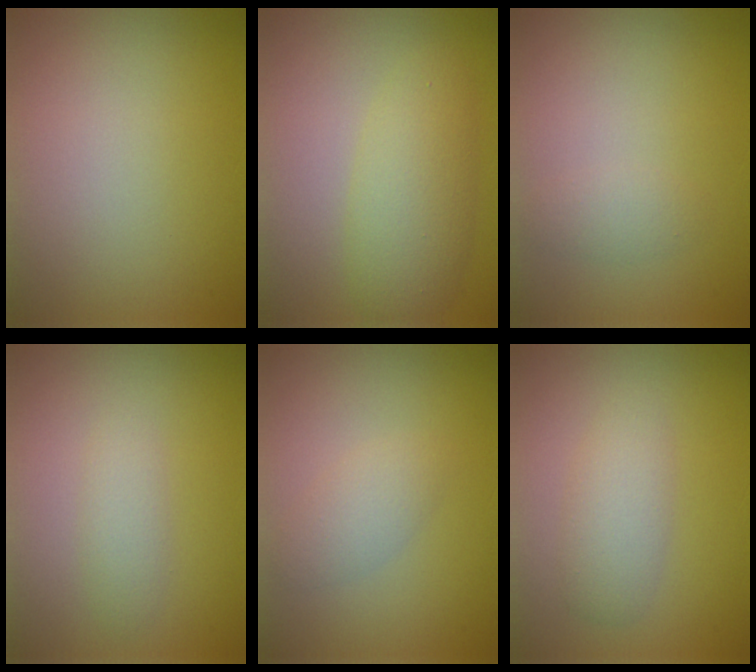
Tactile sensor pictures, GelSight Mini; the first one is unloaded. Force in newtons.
{"total": 4.2, "press": 4.2, "slide": 0.1}
{"total": 1.1, "press": 1.1, "slide": 0.0}
{"total": 1.6, "press": 1.6, "slide": 0.1}
{"total": 1.8, "press": 1.8, "slide": 0.1}
{"total": 2.5, "press": 2.5, "slide": 0.0}